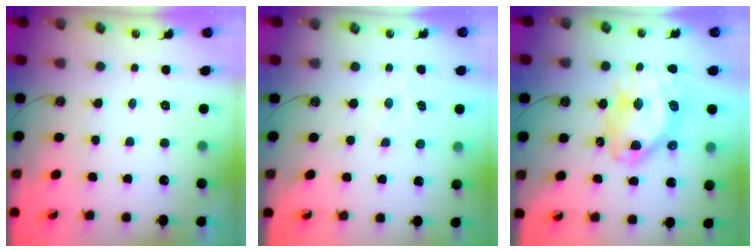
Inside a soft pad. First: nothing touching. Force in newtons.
{"total": 1.8, "press": 1.7, "slide": 0.3}
{"total": 16.6, "press": 16.5, "slide": 2.0}